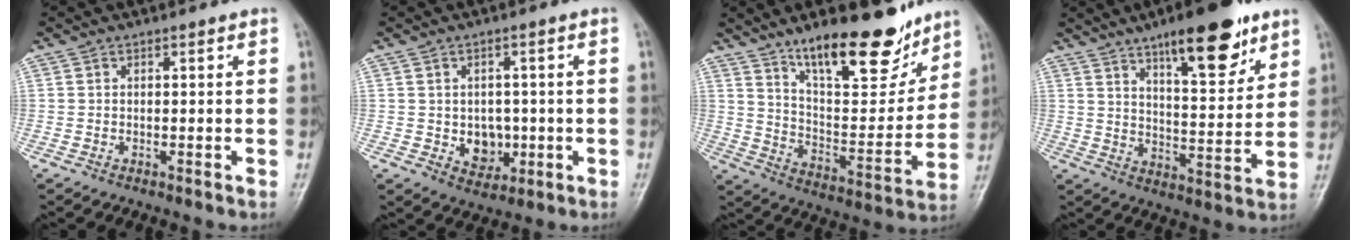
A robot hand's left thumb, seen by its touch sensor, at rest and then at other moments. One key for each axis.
{"total": 5.6, "fx": -0.6, "fy": 4.6, "fz": 3.2, "tx": -0.016, "ty": 0.001, "tz": 0.002}
{"total": 20.4, "fx": 14.2, "fy": 7.1, "fz": 12.8, "tx": -0.147, "ty": -0.083, "tz": 0.233}
{"total": 16.0, "fx": 10.0, "fy": 5.0, "fz": 11.5, "tx": -0.137, "ty": -0.054, "tz": 0.155}